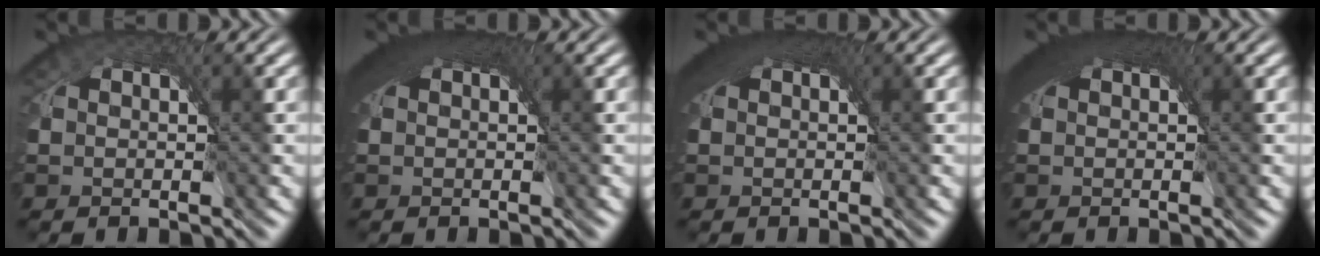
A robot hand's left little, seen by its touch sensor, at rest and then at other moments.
{"total": 4.9, "force": [1.6, 2.7, 3.8], "torque": [-0.070, -0.007, 0.021]}
{"total": 4.3, "force": [1.5, 2.3, 3.3], "torque": [-0.062, -0.007, 0.020]}
{"total": 5.5, "force": [1.6, 3.1, 4.2], "torque": [-0.075, -0.005, 0.021]}